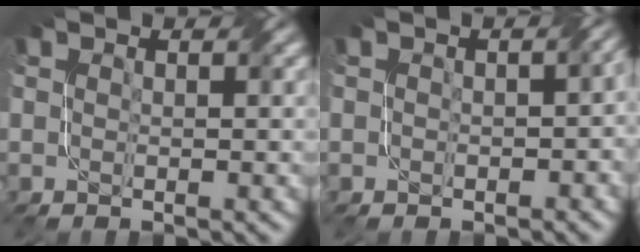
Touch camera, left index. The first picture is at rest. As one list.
[{"total": 3.2, "force": [-0.1, 2.0, 2.5], "torque": [-0.013, 0.000, 0.003]}]